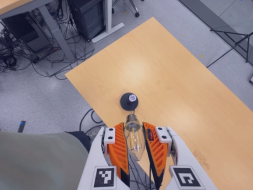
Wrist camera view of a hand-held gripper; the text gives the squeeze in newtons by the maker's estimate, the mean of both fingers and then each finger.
{"total": 19.1, "left": 21.2, "right": 17.0}